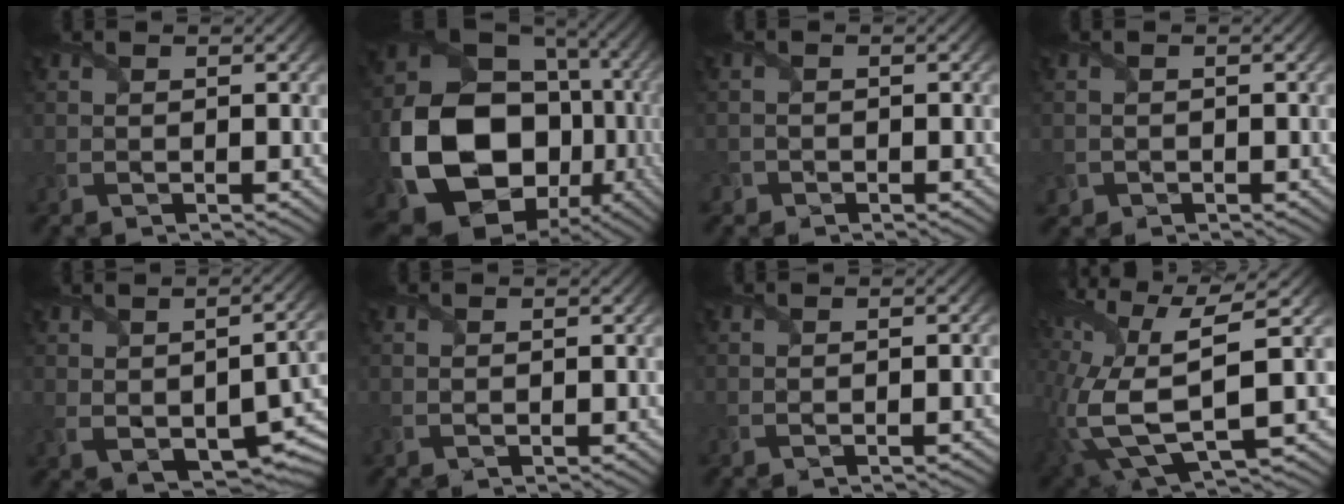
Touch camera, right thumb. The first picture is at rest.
{"total": 19.9, "force": [-4.4, 16.0, 11.1], "torque": [-0.244, -0.057, -0.055]}
{"total": 1.1, "force": [-0.7, 0.9, -0.1], "torque": [0.010, -0.003, -0.016]}
{"total": 1.1, "force": [-0.6, 1.0, 0.0], "torque": [0.006, -0.007, -0.013]}
{"total": 10.0, "force": [-2.3, 5.6, 8.0], "torque": [-0.133, -0.039, -0.017]}
{"total": 0.0}
{"total": 0.5, "force": [-0.3, -0.2, 0.3], "torque": [-0.002, -0.001, -0.004]}
{"total": 14.8, "force": [0.3, 5.8, 13.6], "torque": [-0.329, -0.018, 0.031]}